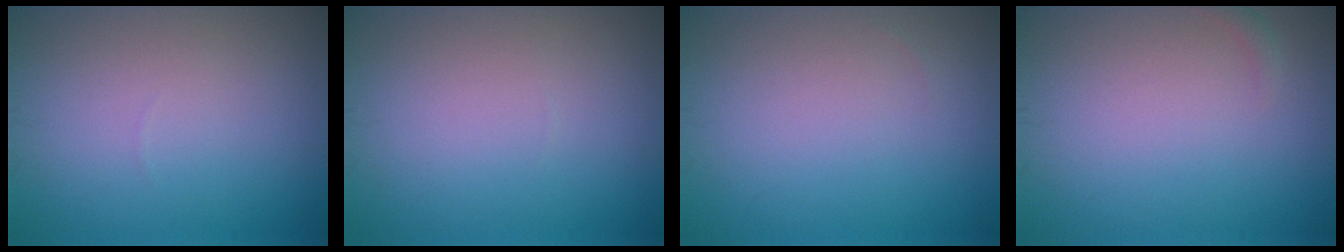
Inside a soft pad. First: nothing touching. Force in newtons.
{"total": 0.0}
{"total": 0.0}
{"total": 0.6, "press": 0.6, "slide": 0.2}